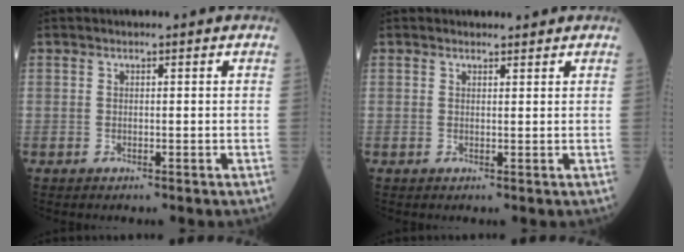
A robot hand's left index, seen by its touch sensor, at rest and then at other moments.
{"total": 1.2, "force": [1.1, 0.2, 0.1], "torque": [-0.010, 0.000, 0.019]}